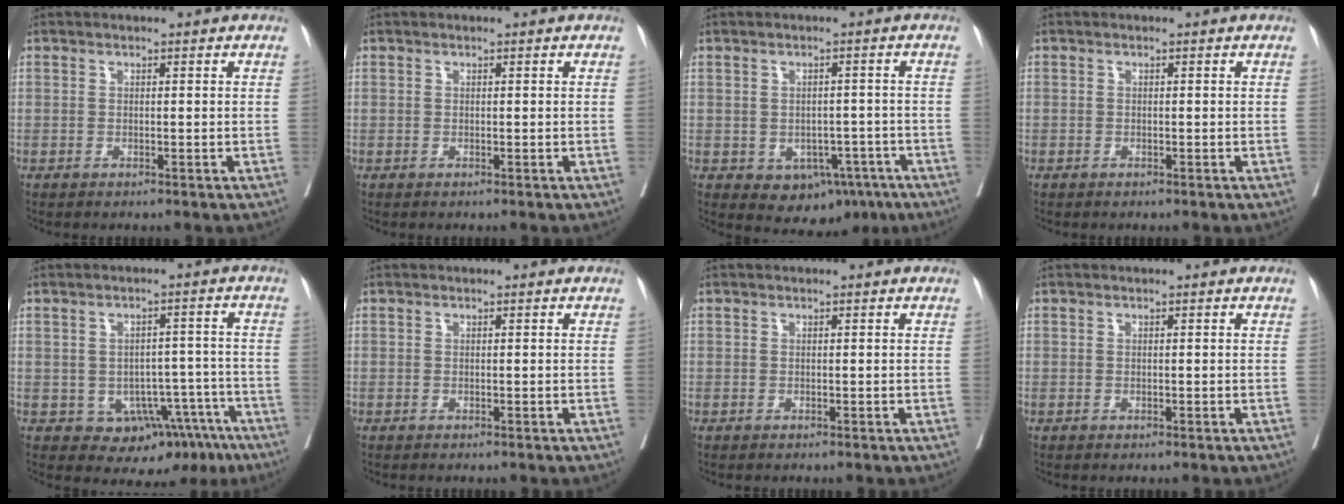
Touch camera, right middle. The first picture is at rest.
{"total": 0.0}
{"total": 7.2, "force": [-3.5, 5.0, 3.9], "torque": [-0.033, 0.011, -0.037]}
{"total": 0.5, "force": [-0.2, 0.5, -0.1], "torque": [0.001, 0.006, -0.007]}
{"total": 9.4, "force": [-5.4, 6.3, 4.4], "torque": [-0.024, 0.028, -0.065]}
{"total": 0.0}
{"total": 0.0}
{"total": 0.0}